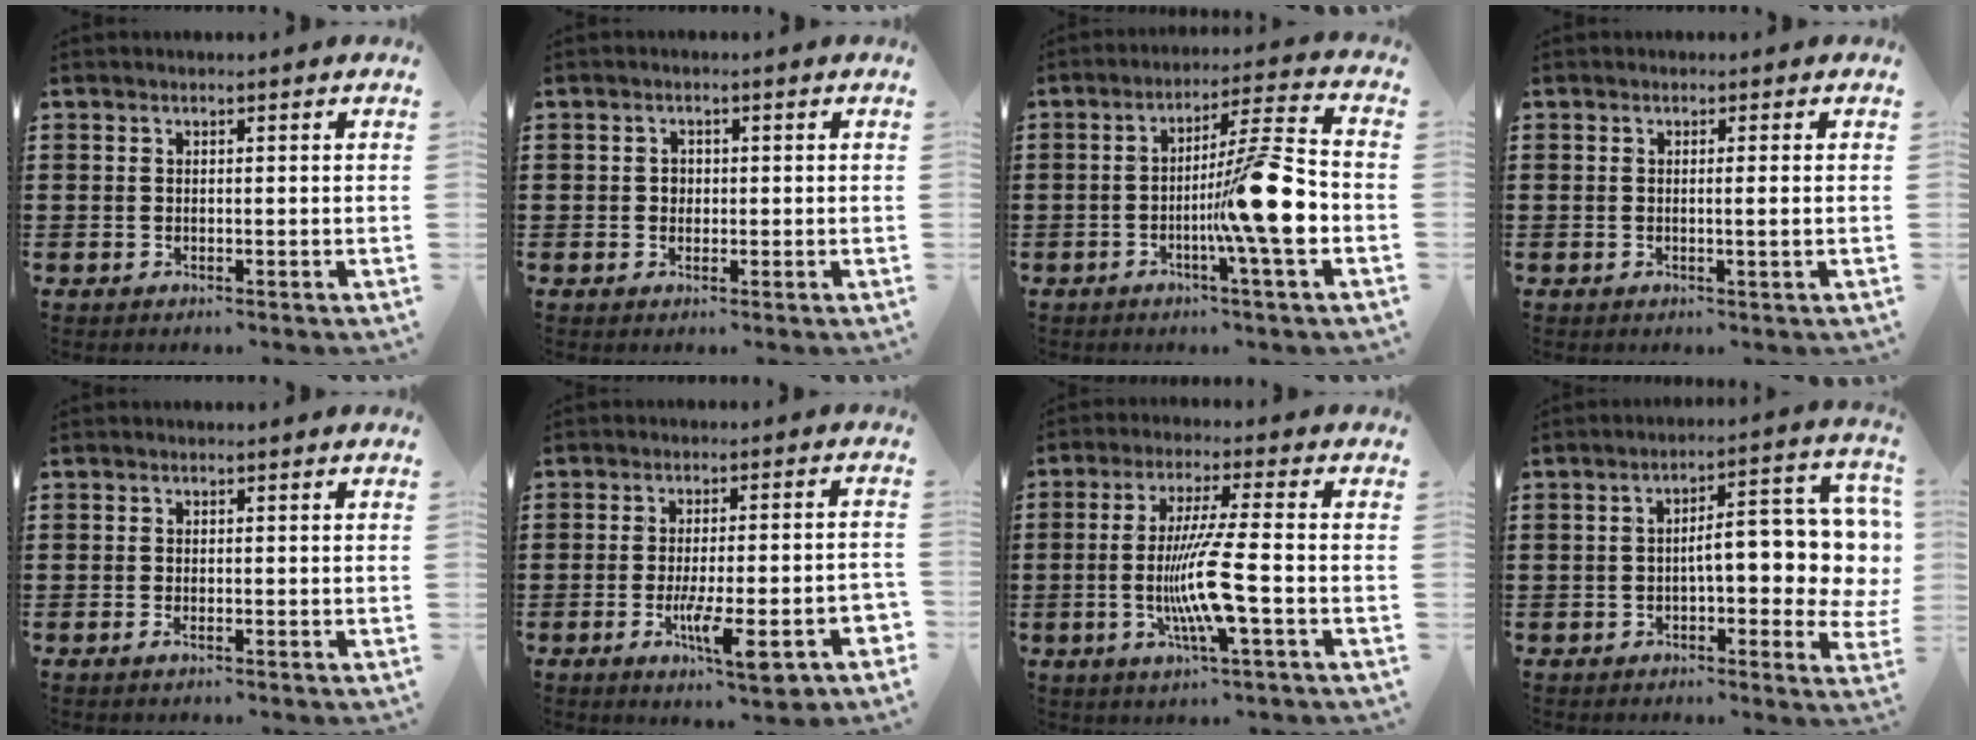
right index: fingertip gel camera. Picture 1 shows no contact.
{"total": 1.3, "force": [0.0, 1.1, 0.6], "torque": [-0.015, 0.004, 0.000]}
{"total": 12.6, "force": [-2.7, 0.6, 12.3], "torque": [-0.187, -0.014, -0.055]}
{"total": 1.5, "force": [0.0, -0.5, 1.4], "torque": [-0.023, -0.007, -0.003]}
{"total": 0.6, "force": [-0.3, 0.1, 0.5], "torque": [-0.010, -0.004, -0.004]}
{"total": 9.3, "force": [-3.5, 1.5, 8.5], "torque": [-0.146, -0.006, -0.058]}
{"total": 9.6, "force": [-2.3, 0.2, 9.3], "torque": [-0.184, -0.018, -0.049]}
{"total": 9.6, "force": [0.4, 3.4, 9.0], "torque": [-0.122, -0.017, 0.000]}